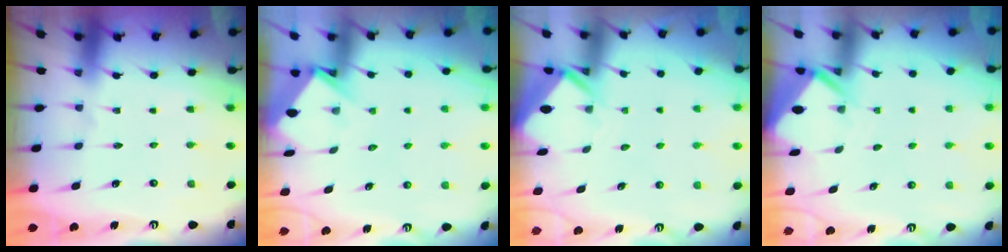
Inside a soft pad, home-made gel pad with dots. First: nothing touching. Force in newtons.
{"total": 3.9, "press": 3.8, "slide": 0.3}
{"total": 3.4, "press": 3.4, "slide": 0.3}
{"total": 3.2, "press": 3.2, "slide": 0.3}